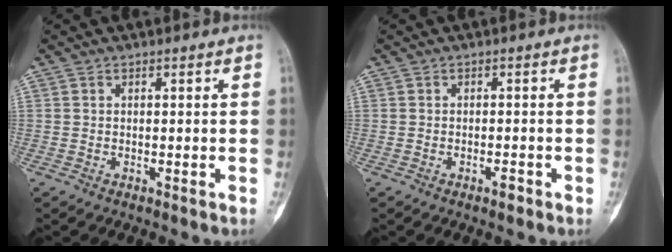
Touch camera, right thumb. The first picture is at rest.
{"total": 1.3, "force": [-0.9, 0.4, 0.9], "torque": [-0.015, 0.004, -0.015]}